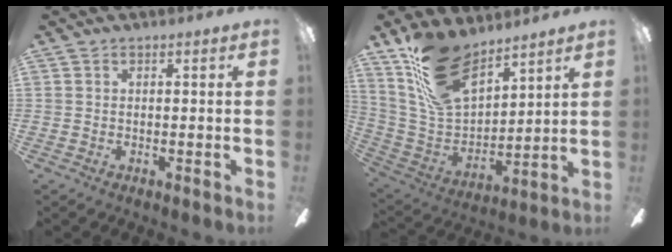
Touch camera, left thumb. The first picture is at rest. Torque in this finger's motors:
{"motor_torque": [0.37, 0.23, 1.14, -1.63, 0.10]}